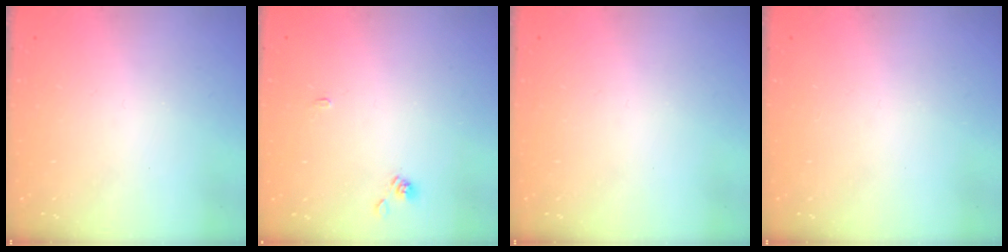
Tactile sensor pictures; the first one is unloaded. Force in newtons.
{"total": 2.8, "press": 2.8, "slide": 0.3}
{"total": 0.0}
{"total": 0.0}